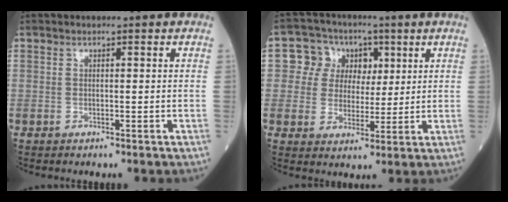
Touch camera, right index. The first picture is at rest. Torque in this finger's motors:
{"motor_torque": [0.11, 0.05, 0.03, 0.00]}